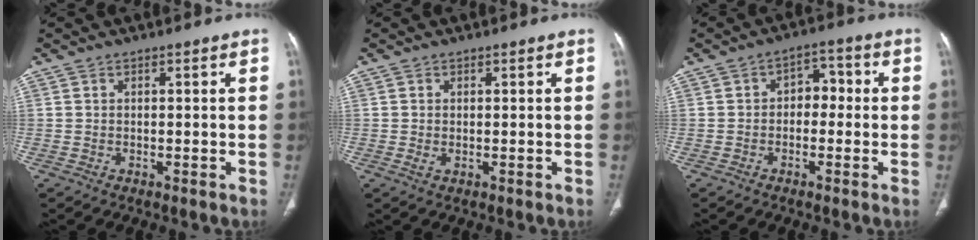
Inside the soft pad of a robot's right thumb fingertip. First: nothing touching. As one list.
[{"total": 1.1, "force": [0.0, 0.6, 0.9], "torque": [-0.026, -0.002, 0.003]}, {"total": 4.7, "force": [-0.4, 3.3, 3.3], "torque": [-0.021, 0.025, -0.017]}]